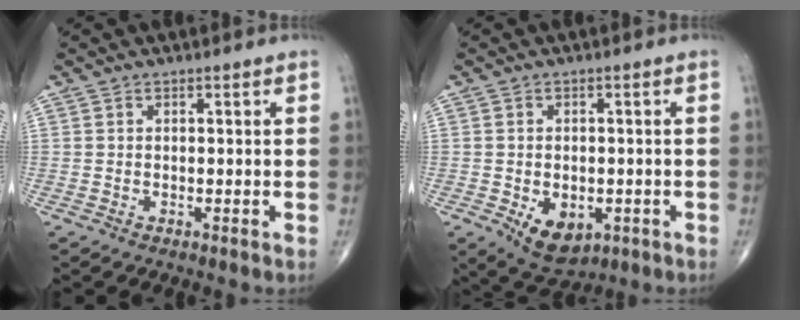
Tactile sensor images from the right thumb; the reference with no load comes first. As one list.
[{"total": 8.0, "force": [-2.6, 5.2, 5.6], "torque": [-0.070, 0.000, -0.026]}]